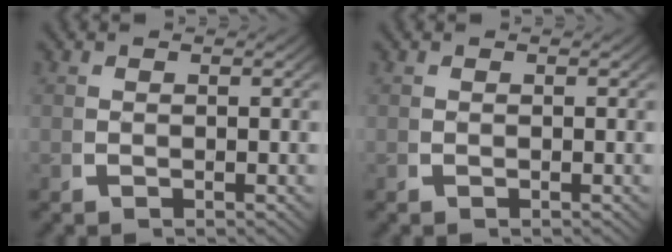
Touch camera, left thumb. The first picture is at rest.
{"total": 0.0}